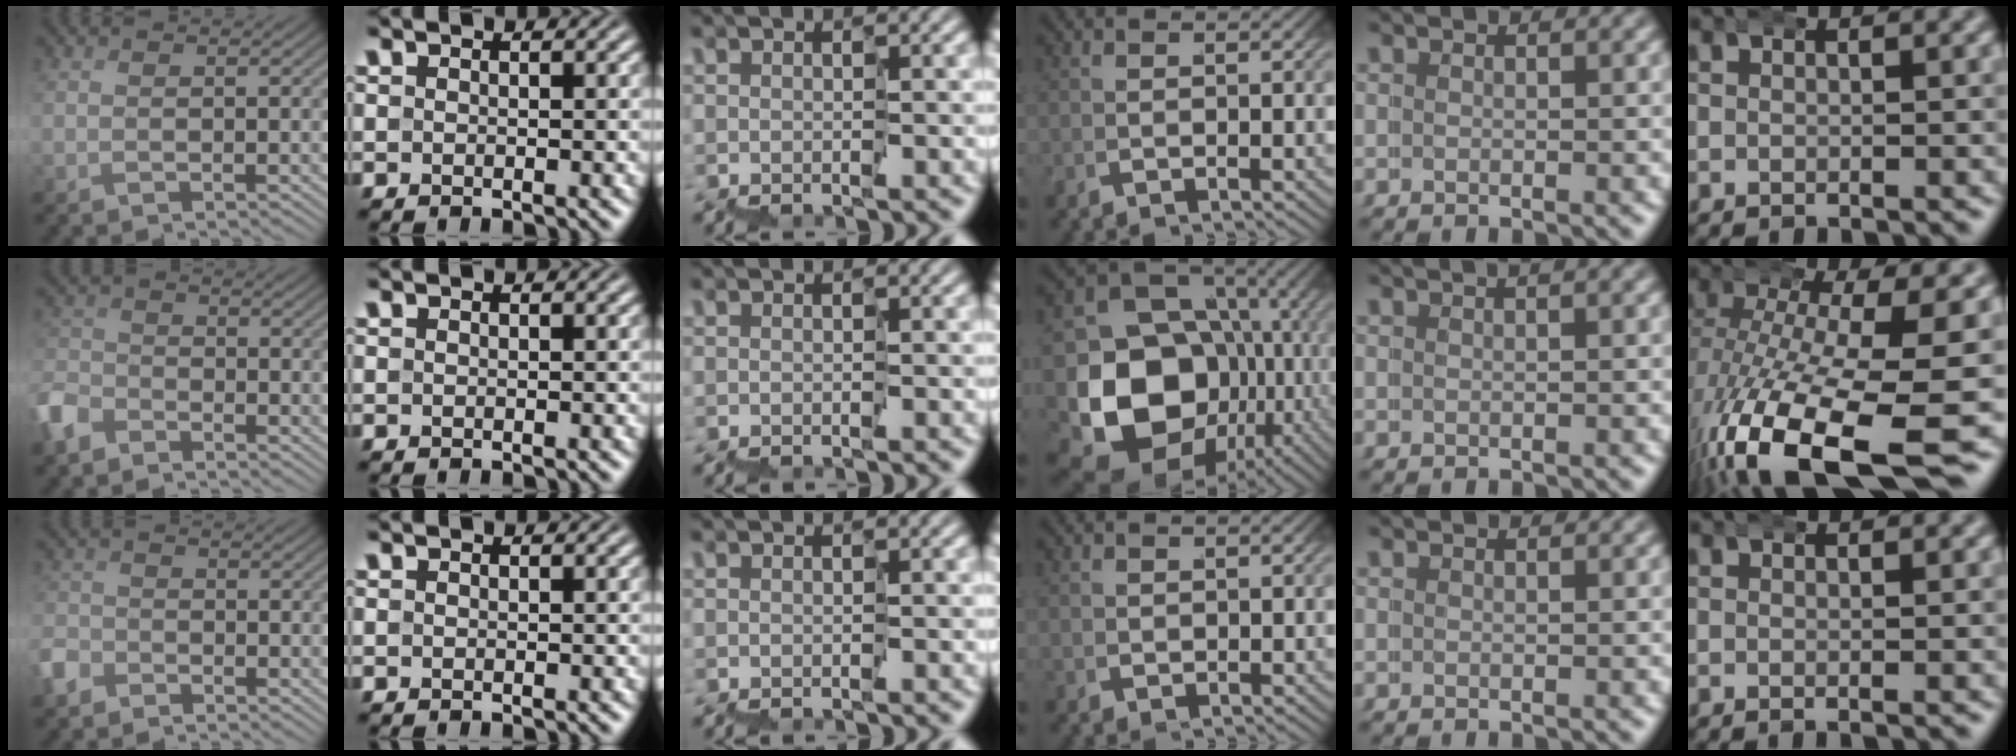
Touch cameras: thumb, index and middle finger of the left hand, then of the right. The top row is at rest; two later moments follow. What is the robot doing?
{"motion": "wrap", "object": "belt"}